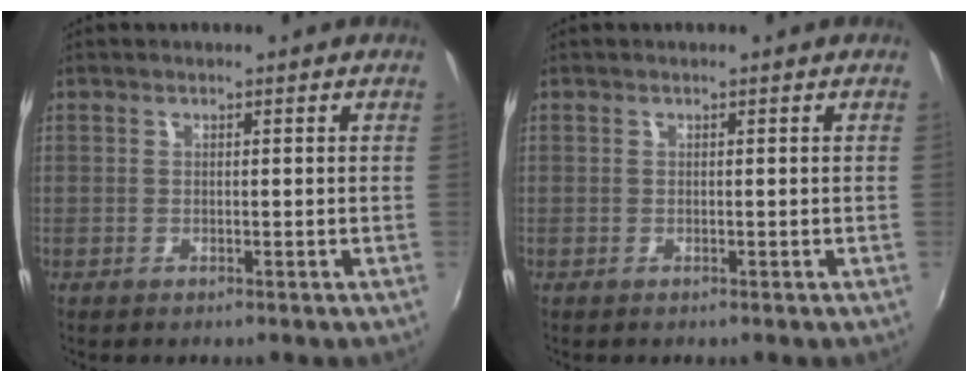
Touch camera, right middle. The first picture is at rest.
{"total": 0.0}